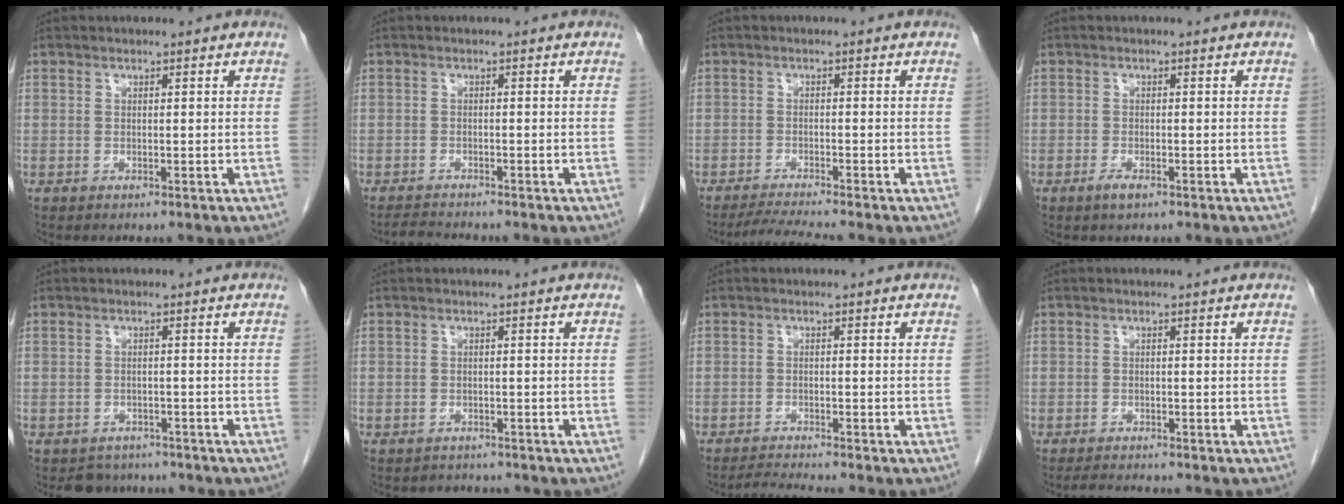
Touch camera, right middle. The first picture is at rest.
{"total": 2.3, "force": [-2.3, -0.3, 0.3], "torque": [-0.012, -0.014, -0.039]}
{"total": 4.2, "force": [-3.7, -1.3, 1.5], "torque": [-0.031, -0.021, -0.070]}
{"total": 1.6, "force": [-1.0, 0.4, 1.2], "torque": [-0.025, -0.001, -0.016]}
{"total": 3.6, "force": [-3.1, 1.8, -0.3], "torque": [0.005, 0.005, -0.046]}
{"total": 1.9, "force": [-1.6, 0.8, -0.5], "torque": [0.002, -0.001, -0.027]}
{"total": 2.7, "force": [-2.5, -1.0, 0.3], "torque": [-0.015, -0.018, -0.047]}
{"total": 2.2, "force": [-2.1, -0.1, 0.6], "torque": [-0.016, -0.011, -0.035]}